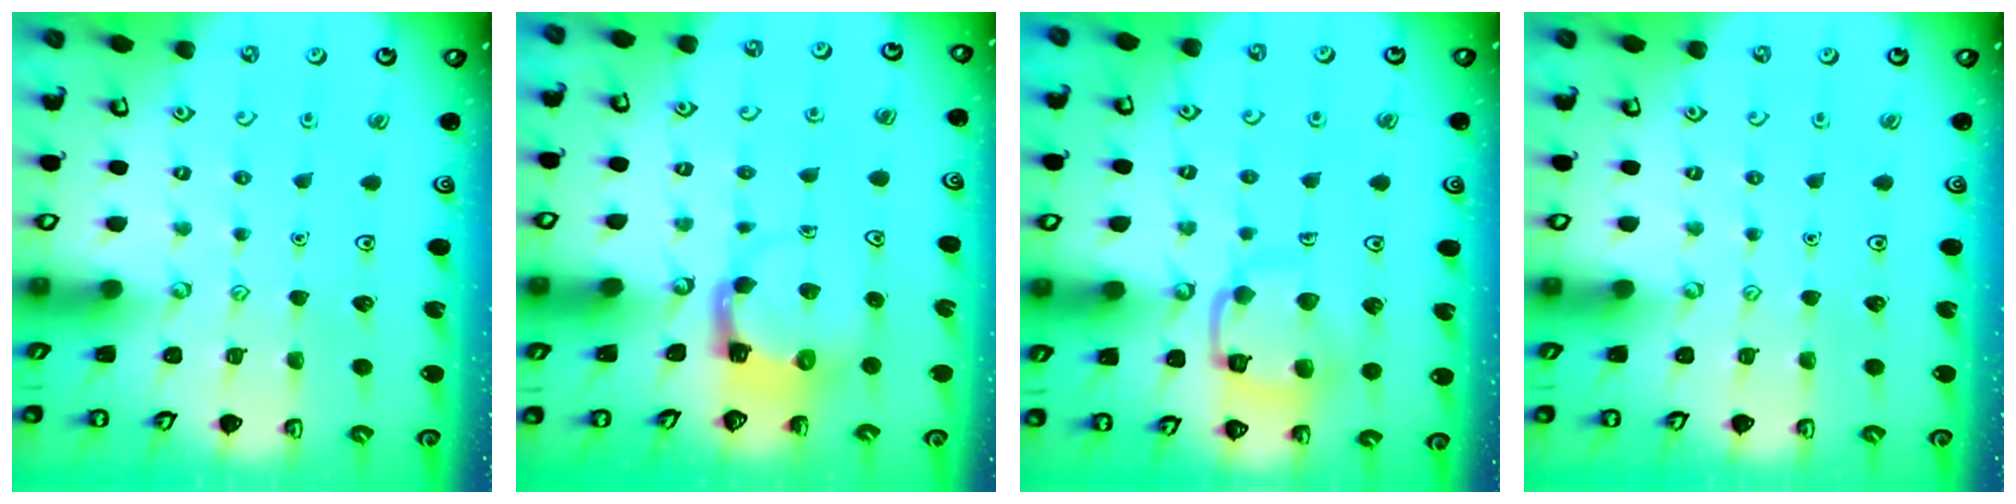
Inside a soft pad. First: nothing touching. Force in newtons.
{"total": 3.6, "press": 3.6, "slide": 0.4}
{"total": 13.4, "press": 13.3, "slide": 1.4}
{"total": 0.0}